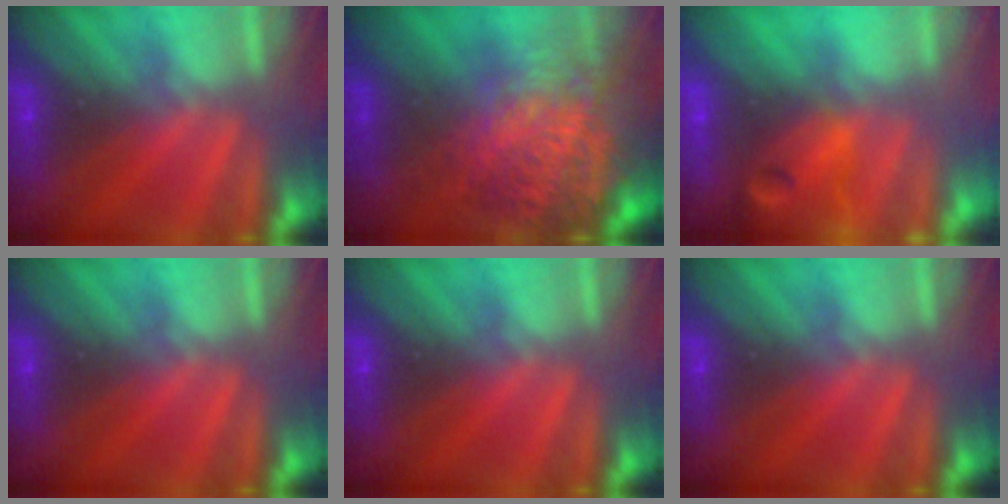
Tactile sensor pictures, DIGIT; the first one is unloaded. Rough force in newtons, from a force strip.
{"total": 9.8}
{"total": 10.7}
{"total": 0.0}
{"total": 0.0}
{"total": 0.0}